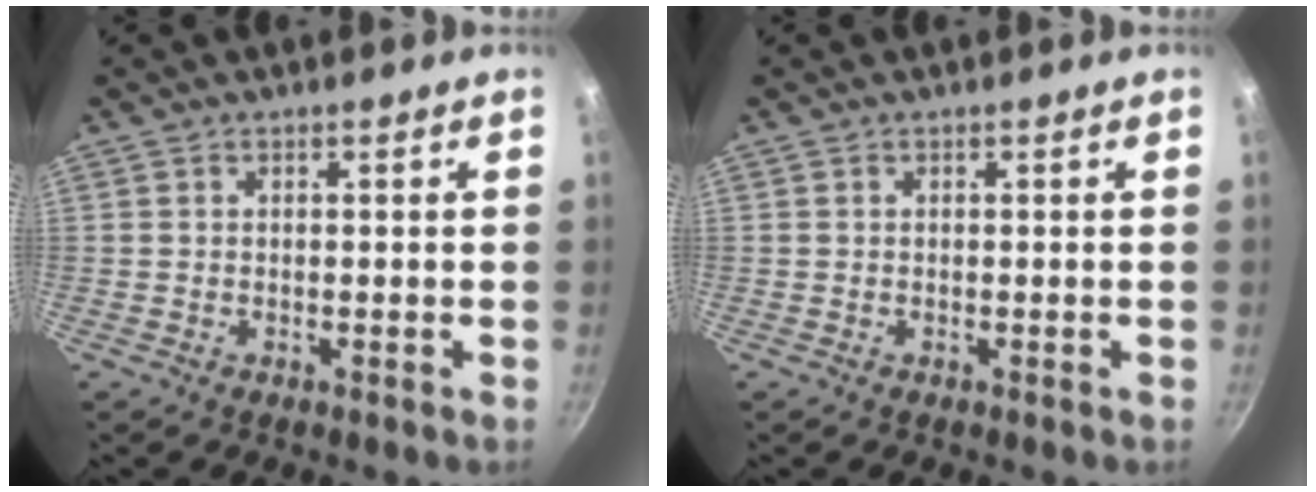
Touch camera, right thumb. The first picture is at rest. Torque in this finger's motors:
{"motor_torque": [0.02, 0.00, 0.06, 0.02, 0.02]}